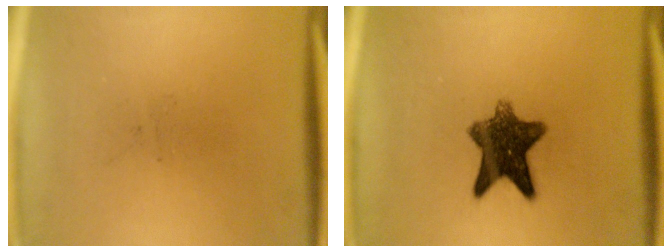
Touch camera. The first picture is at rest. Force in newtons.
{"total": 9.6}